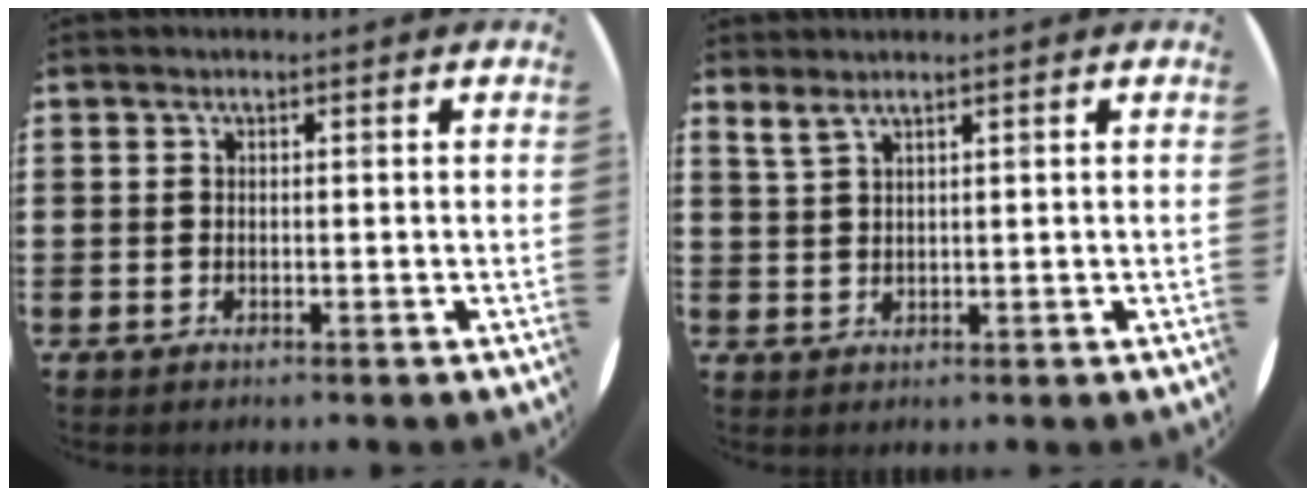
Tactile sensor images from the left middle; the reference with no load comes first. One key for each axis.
{"total": 1.7, "fx": 1.5, "fy": 0.1, "fz": 0.9, "tx": -0.020, "ty": 0.001, "tz": 0.027}